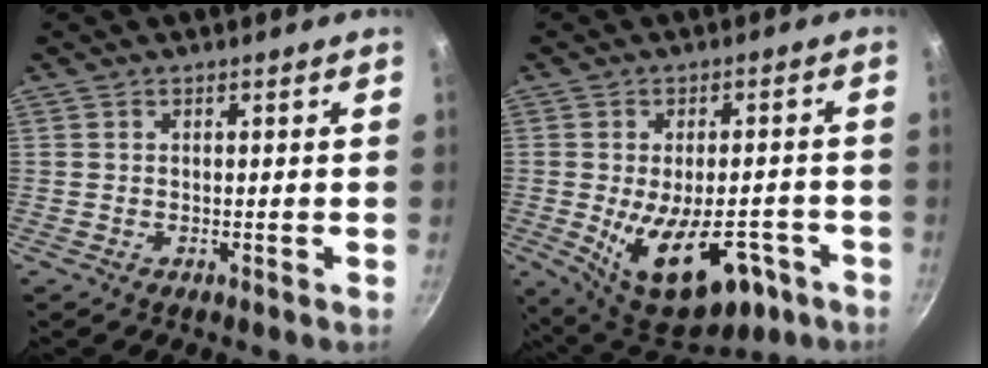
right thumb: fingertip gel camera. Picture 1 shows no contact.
{"total": 17.1, "force": [-6.1, 8.9, 13.3], "torque": [-0.161, 0.006, -0.071]}